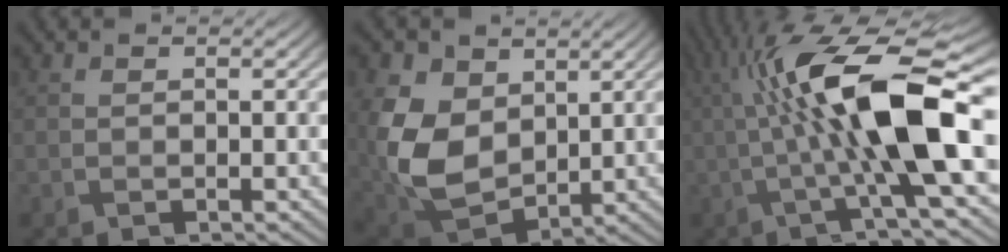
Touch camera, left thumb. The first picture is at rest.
{"total": 13.6, "force": [2.0, 9.8, 9.2], "torque": [-0.252, -0.016, 0.043]}
{"total": 14.8, "force": [0.2, 3.2, 14.5], "torque": [-0.243, 0.021, -0.001]}